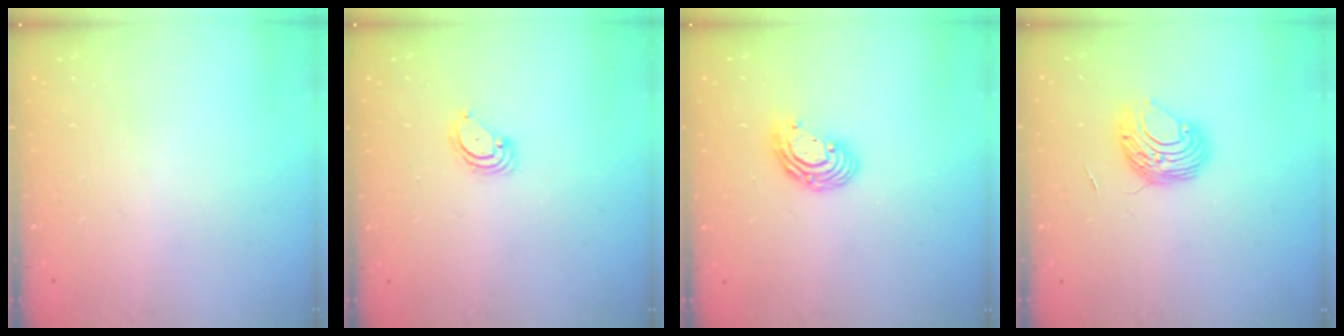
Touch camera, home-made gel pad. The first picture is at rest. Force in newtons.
{"total": 3.7, "press": 3.7, "slide": 0.3}
{"total": 8.7, "press": 8.6, "slide": 1.2}
{"total": 9.3, "press": 9.3, "slide": 0.5}